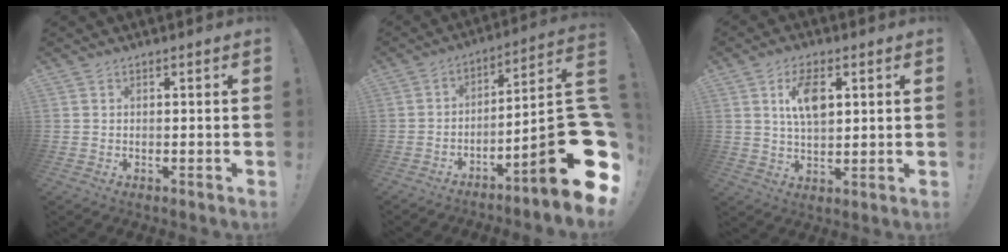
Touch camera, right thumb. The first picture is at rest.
{"total": 18.4, "force": [-6.6, 1.6, 17.1], "torque": [-0.248, 0.015, -0.109]}
{"total": 9.2, "force": [3.1, 4.6, 7.3], "torque": [-0.115, -0.003, 0.052]}